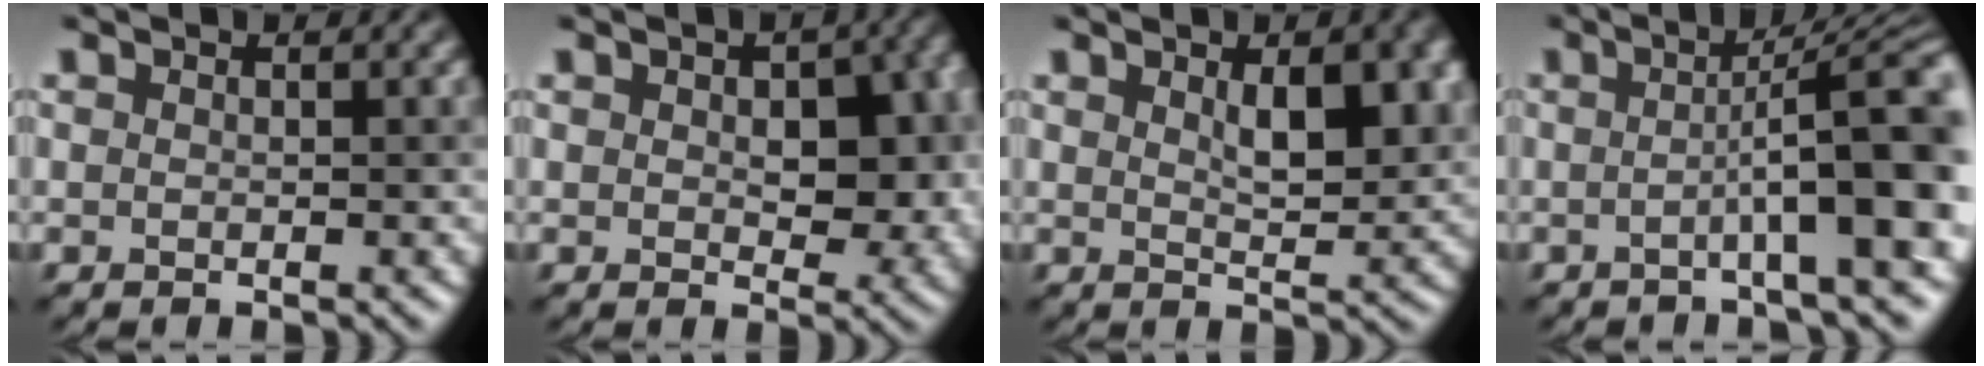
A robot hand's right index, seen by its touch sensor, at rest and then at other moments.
{"total": 6.4, "force": [0.5, 3.8, 5.1], "torque": [-0.065, -0.003, 0.017]}
{"total": 4.8, "force": [1.8, 1.7, 4.1], "torque": [-0.055, -0.003, 0.036]}
{"total": 8.5, "force": [-1.0, 1.4, 8.3], "torque": [-0.097, 0.015, -0.026]}